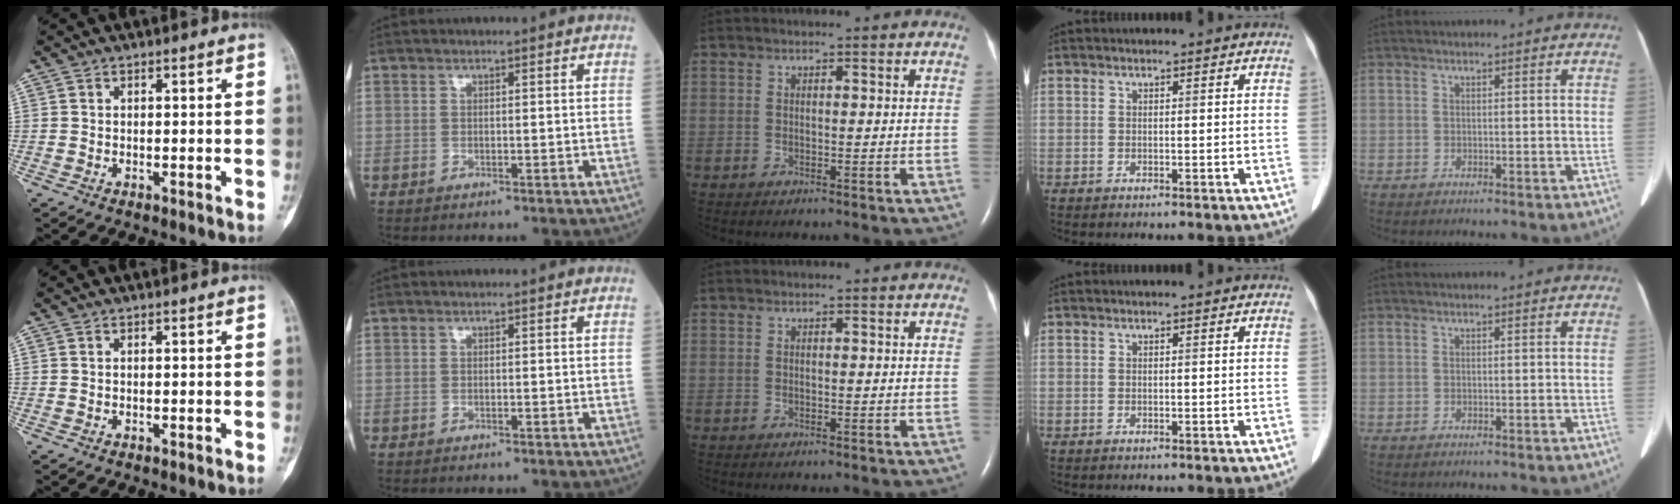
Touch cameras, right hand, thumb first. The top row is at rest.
{}